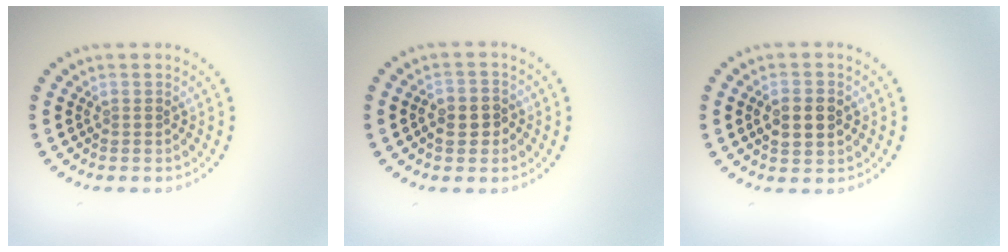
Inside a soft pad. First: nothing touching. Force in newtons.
{"total": 1.9, "press": 1.8, "slide": 0.6}
{"total": 3.6, "press": 3.6, "slide": 0.3}